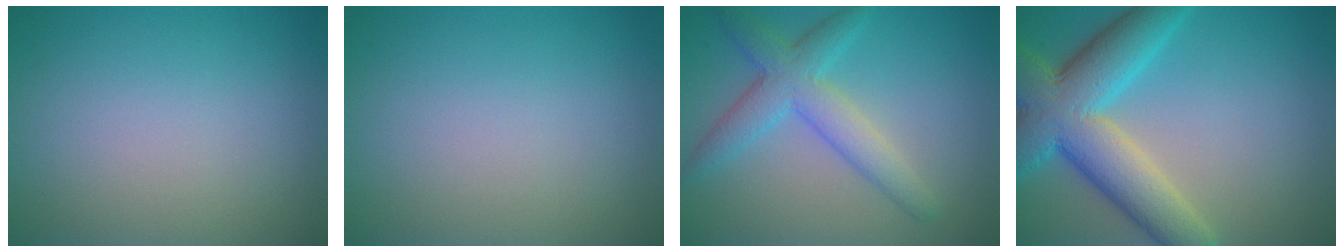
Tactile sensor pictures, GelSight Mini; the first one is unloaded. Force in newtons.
{"total": 0.0}
{"total": 4.6, "press": 4.6, "slide": 0.1}
{"total": 9.6, "press": 9.6, "slide": 0.4}